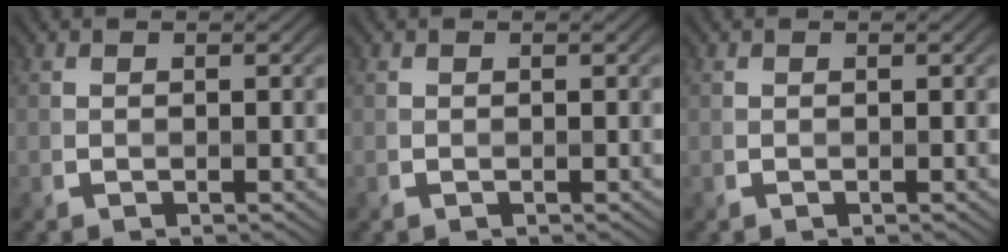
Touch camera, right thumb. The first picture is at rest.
{"total": 0.0}
{"total": 0.0}